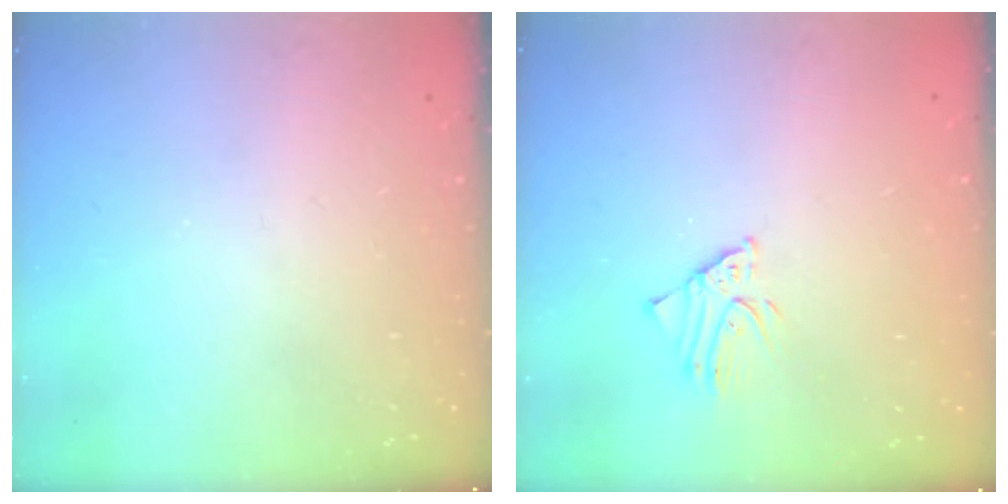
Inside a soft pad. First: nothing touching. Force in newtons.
{"total": 2.5, "press": 2.5, "slide": 0.2}